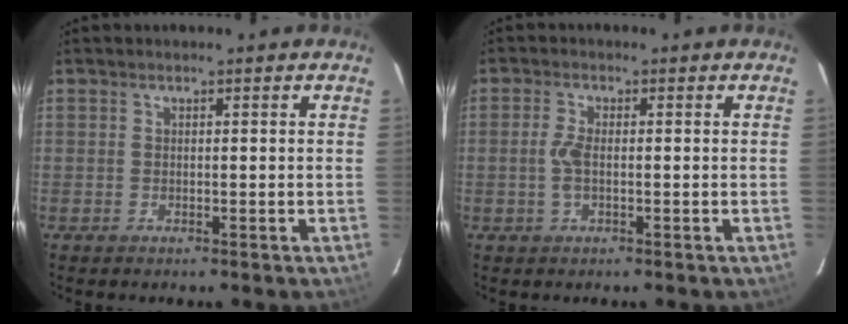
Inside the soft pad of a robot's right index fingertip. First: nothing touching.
{"total": 3.2, "force": [-0.5, 1.1, 2.9], "torque": [-0.065, 0.001, -0.011]}